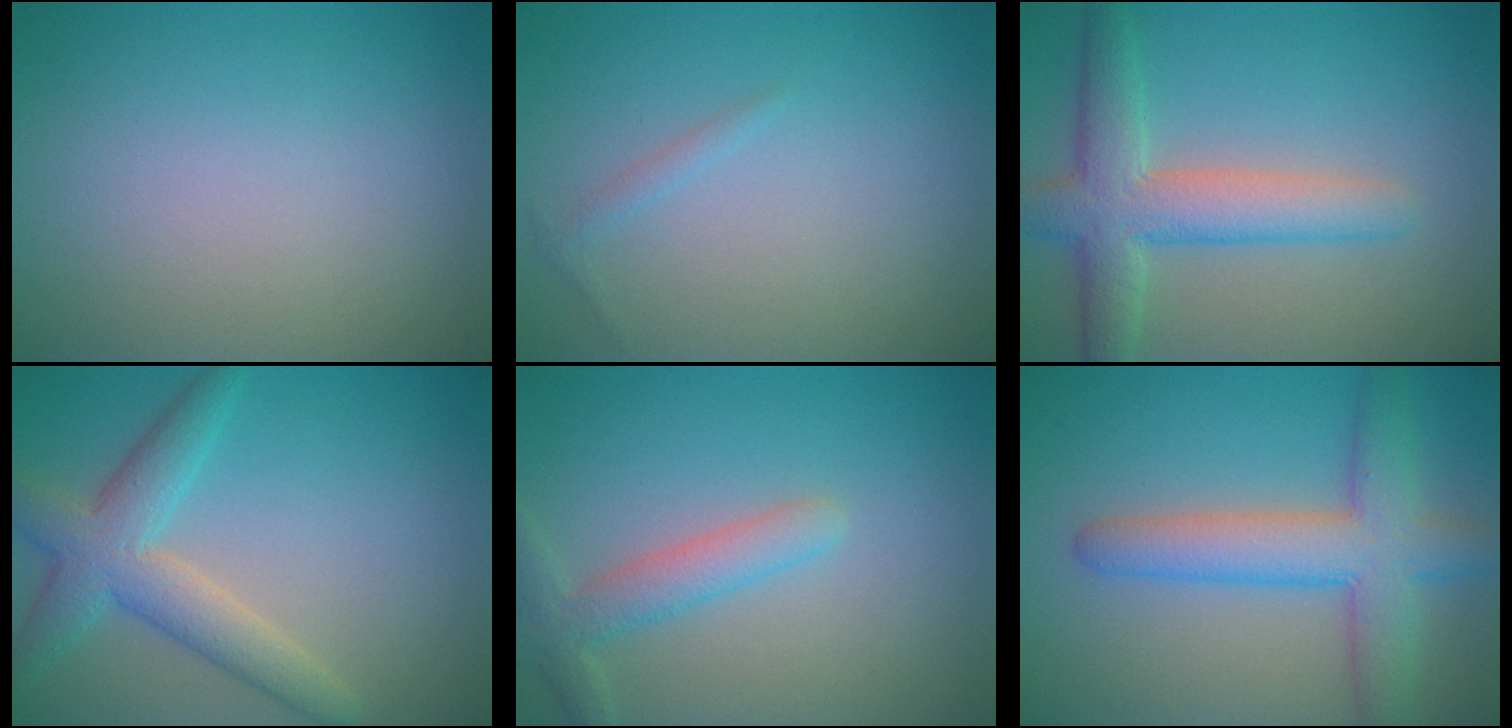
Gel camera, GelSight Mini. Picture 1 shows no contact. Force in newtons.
{"total": 0.8, "press": 0.8, "slide": 0.0}
{"total": 5.7, "press": 5.7, "slide": 0.2}
{"total": 5.0, "press": 5.0, "slide": 0.2}
{"total": 3.0, "press": 3.0, "slide": 0.2}
{"total": 6.4, "press": 6.4, "slide": 0.3}